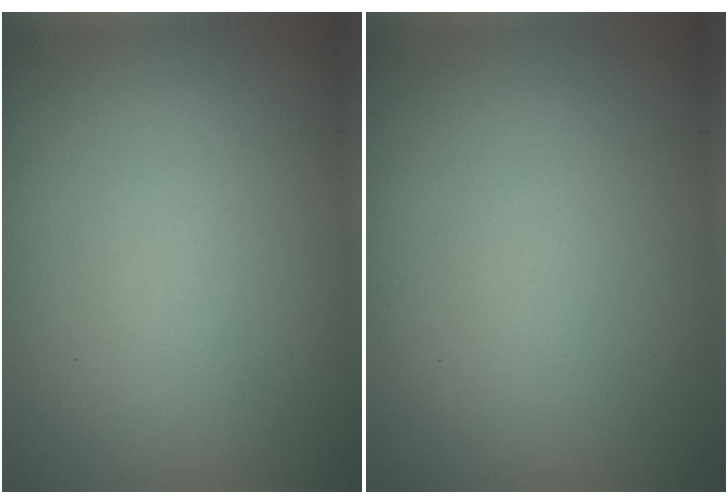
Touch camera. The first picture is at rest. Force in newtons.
{"total": 0.0}